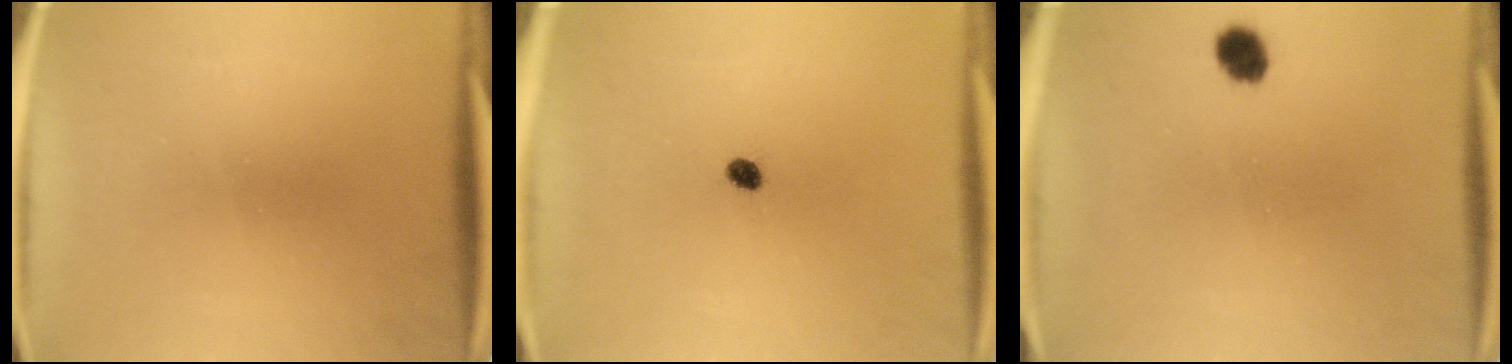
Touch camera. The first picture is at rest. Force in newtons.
{"total": 1.7}
{"total": 3.4}